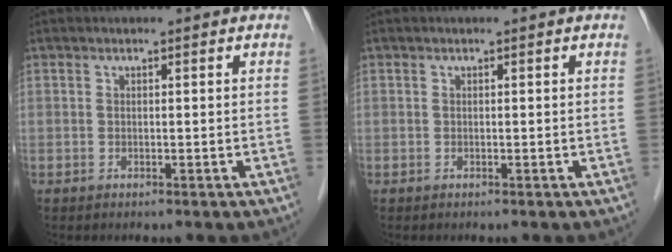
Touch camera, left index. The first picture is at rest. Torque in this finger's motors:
{"motor_torque": [0.00, 0.00, 0.00, 0.00]}